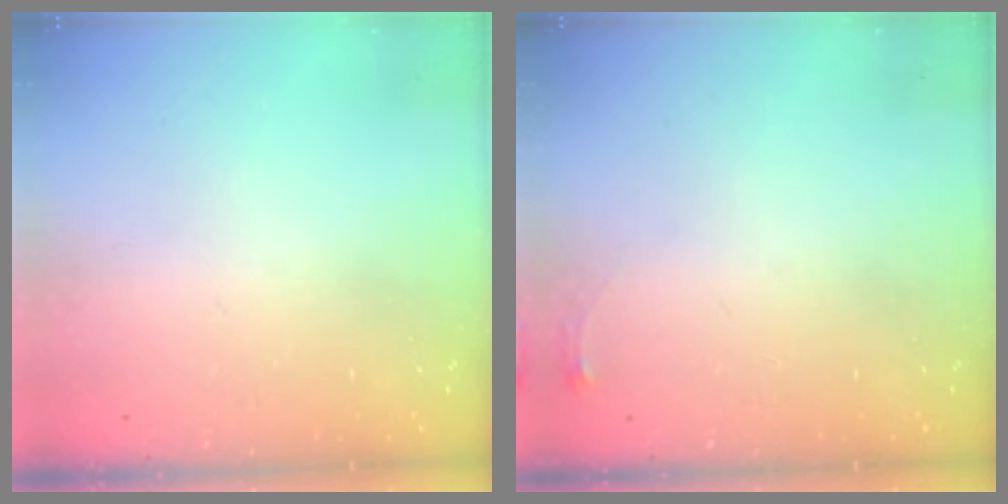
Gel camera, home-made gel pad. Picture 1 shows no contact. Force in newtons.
{"total": 3.6, "press": 3.6, "slide": 0.5}